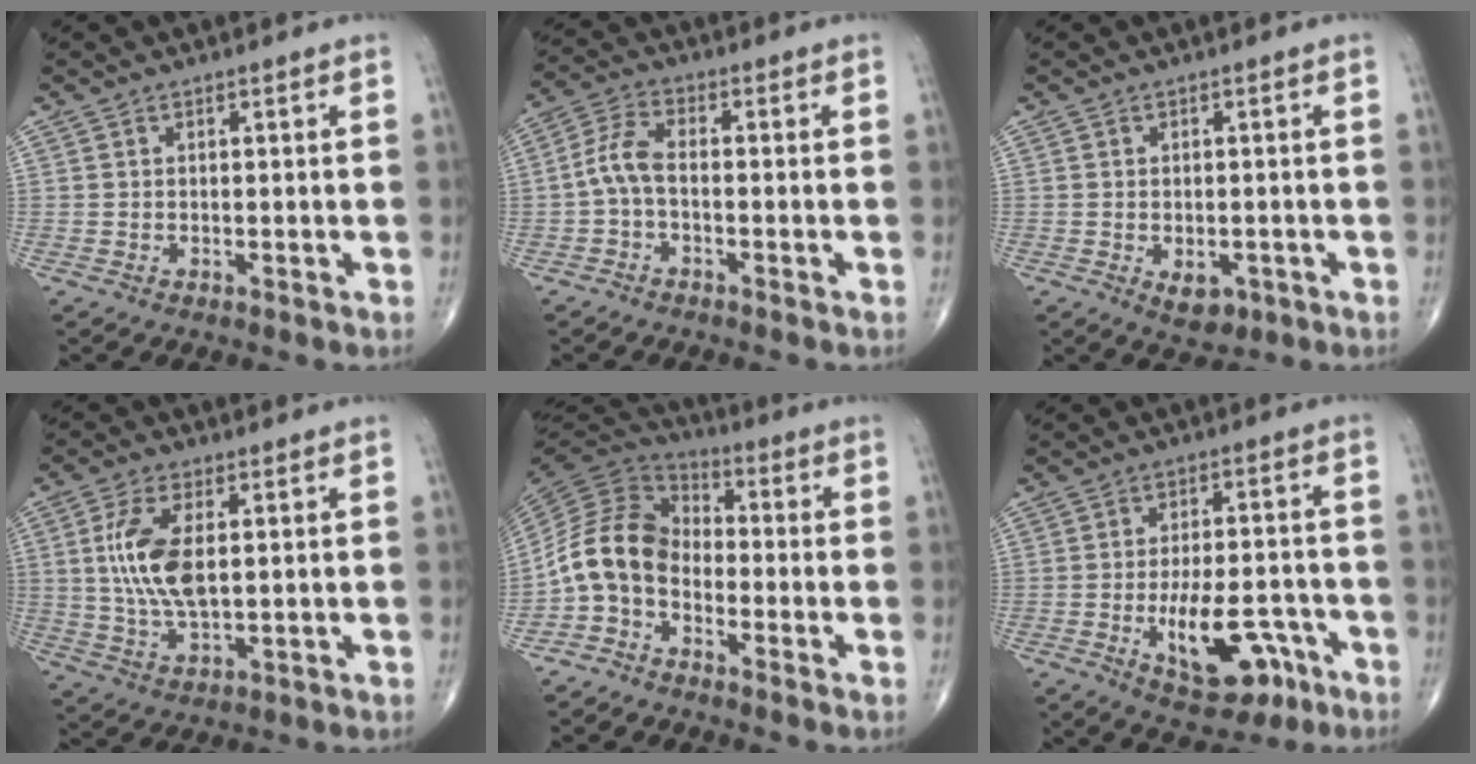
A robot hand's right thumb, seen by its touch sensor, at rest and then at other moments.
{"total": 5.5, "force": [-1.2, 2.6, 4.7], "torque": [-0.102, 0.022, -0.035]}
{"total": 4.5, "force": [-1.6, 2.8, 3.1], "torque": [-0.036, 0.003, -0.013]}
{"total": 10.8, "force": [1.6, 4.9, 9.5], "torque": [-0.200, -0.008, 0.034]}
{"total": 10.4, "force": [-3.7, 7.2, 6.5], "torque": [-0.120, 0.058, -0.092]}
{"total": 13.2, "force": [-5.3, 6.4, 10.2], "torque": [-0.138, 0.028, -0.071]}